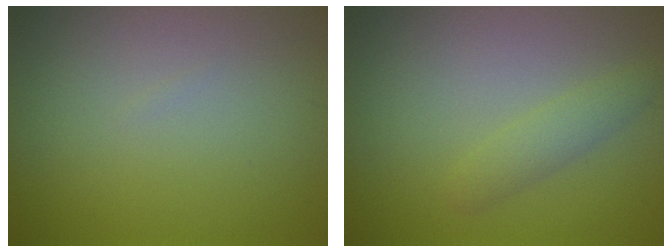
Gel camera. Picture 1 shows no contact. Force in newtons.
{"total": 1.8, "press": 1.8, "slide": 0.1}